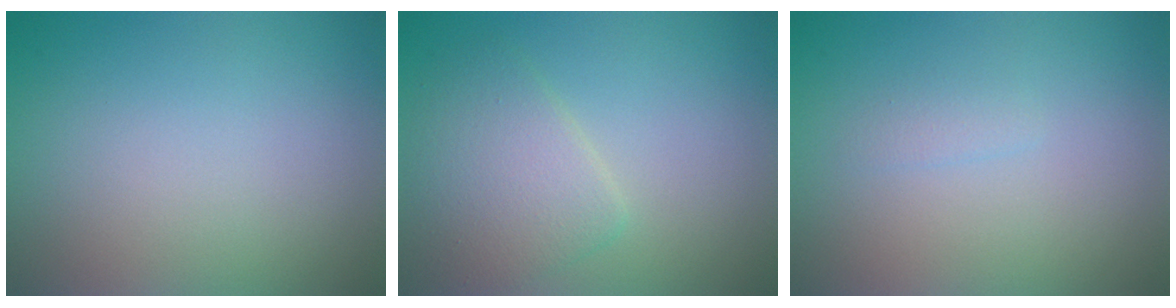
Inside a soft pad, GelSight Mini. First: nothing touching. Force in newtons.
{"total": 4.0, "press": 4.0, "slide": 0.2}
{"total": 0.7, "press": 0.7, "slide": 0.0}